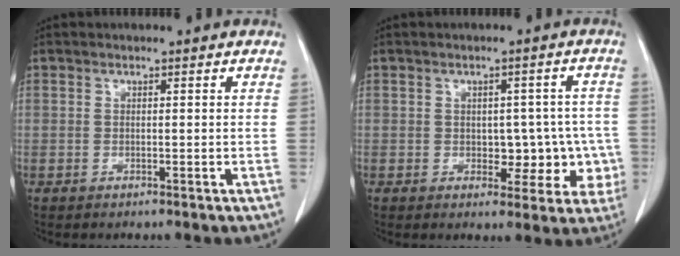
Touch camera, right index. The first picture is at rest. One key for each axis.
{"total": 6.7, "fx": -1.0, "fy": 4.5, "fz": 4.9, "tx": -0.038, "ty": 0.023, "tz": -0.004}